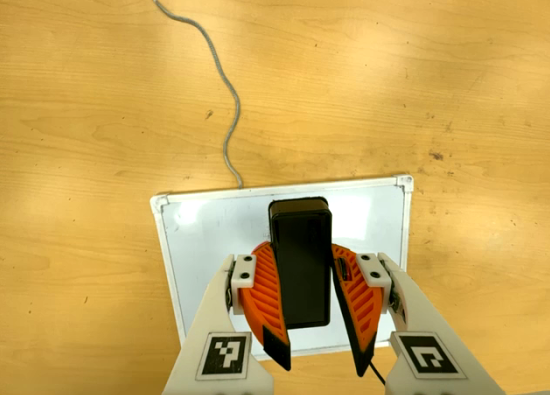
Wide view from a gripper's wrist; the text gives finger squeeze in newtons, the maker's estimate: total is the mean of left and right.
{"total": 9.1, "left": 8.7, "right": 9.5}